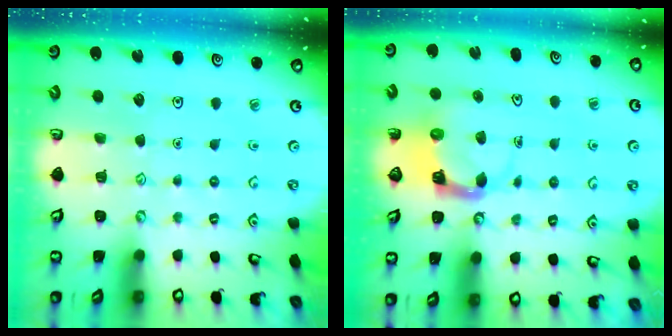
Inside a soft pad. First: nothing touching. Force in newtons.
{"total": 4.7, "press": 4.7, "slide": 0.2}